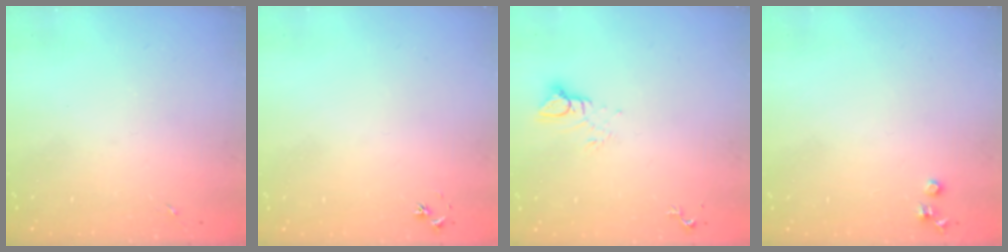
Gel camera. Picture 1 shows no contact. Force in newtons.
{"total": 3.3, "press": 3.3, "slide": 0.3}
{"total": 5.6, "press": 5.6, "slide": 0.0}
{"total": 3.5, "press": 3.5, "slide": 0.4}